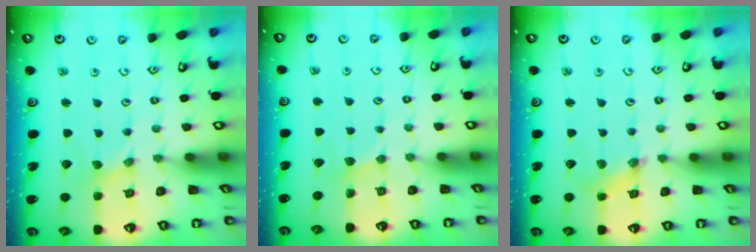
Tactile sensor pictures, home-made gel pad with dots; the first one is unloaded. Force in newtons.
{"total": 2.0, "press": 2.0, "slide": 0.1}
{"total": 2.1, "press": 2.1, "slide": 0.3}